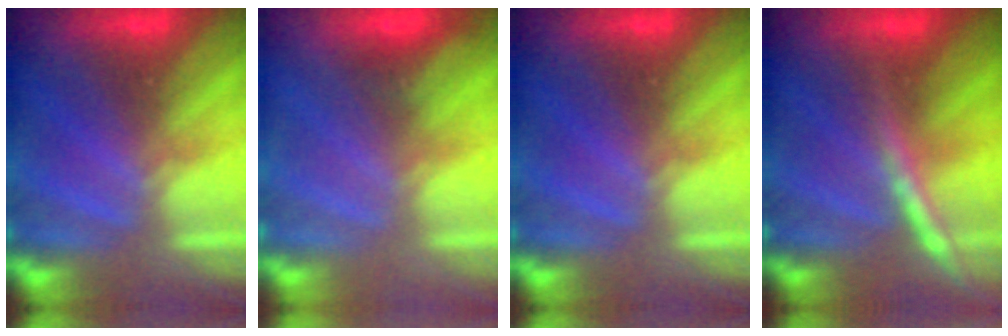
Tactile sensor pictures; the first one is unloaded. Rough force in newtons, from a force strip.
{"total": 2.4}
{"total": 0.0}
{"total": 2.8}